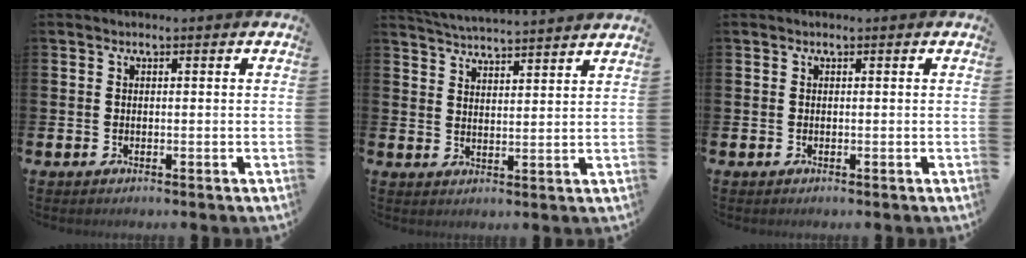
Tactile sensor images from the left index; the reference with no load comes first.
{"total": 4.6, "force": [4.6, -0.4, 0.2], "torque": [-0.018, -0.030, 0.082]}
{"total": 0.0}